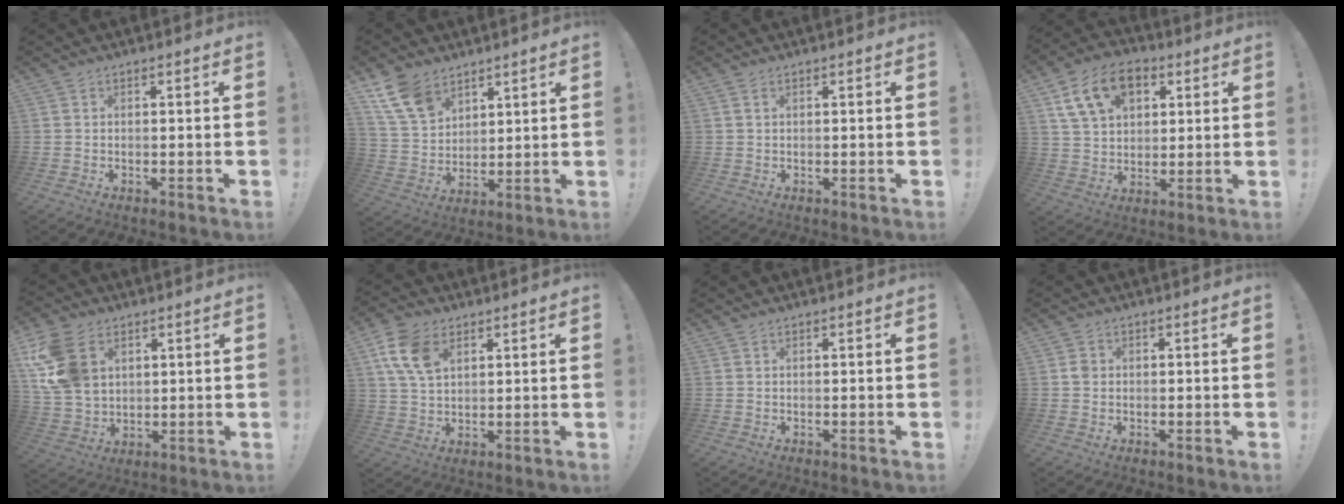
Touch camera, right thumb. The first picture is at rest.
{"total": 12.7, "force": [8.3, 7.7, 5.5], "torque": [-0.107, -0.040, 0.167]}
{"total": 0.9, "force": [0.6, 0.3, 0.7], "torque": [-0.008, -0.003, 0.009]}
{"total": 15.5, "force": [7.0, 10.6, 8.9], "torque": [-0.141, -0.019, 0.135]}
{"total": 16.2, "force": [6.2, 11.4, 9.6], "torque": [-0.189, -0.019, 0.125]}
{"total": 11.0, "force": [5.1, 6.9, 6.9], "torque": [-0.140, -0.008, 0.099]}
{"total": 0.0}
{"total": 1.6, "force": [0.1, 1.5, 0.5], "torque": [-0.008, 0.005, 0.002]}